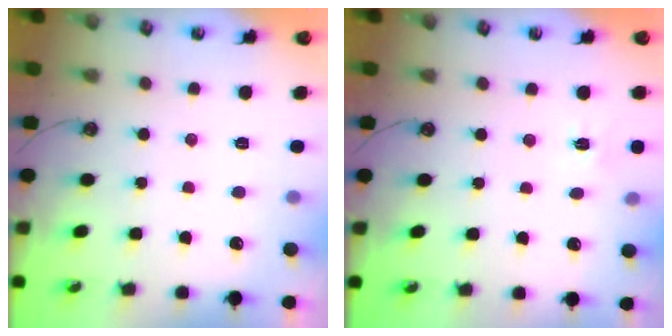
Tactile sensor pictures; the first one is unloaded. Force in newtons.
{"total": 5.6, "press": 5.5, "slide": 0.7}